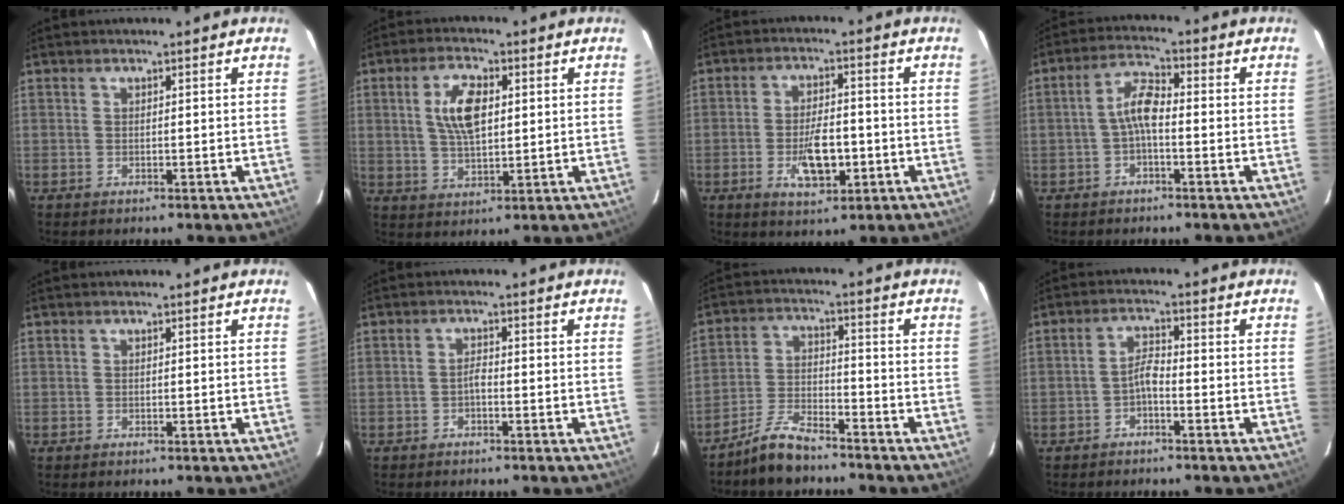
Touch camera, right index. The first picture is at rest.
{"total": 8.2, "force": [1.9, 3.7, 7.1], "torque": [-0.134, 0.008, 0.038]}
{"total": 8.3, "force": [-2.6, 3.6, 7.0], "torque": [-0.138, -0.004, -0.037]}
{"total": 4.7, "force": [-1.3, 1.6, 4.2], "torque": [-0.088, 0.017, -0.028]}
{"total": 0.0}
{"total": 1.2, "force": [-0.8, 0.3, 0.9], "torque": [-0.017, 0.006, -0.017]}
{"total": 7.4, "force": [-6.3, 1.8, 3.2], "torque": [-0.077, 0.011, -0.122]}
{"total": 1.9, "force": [-1.2, 0.4, 1.4], "torque": [-0.031, 0.007, -0.025]}